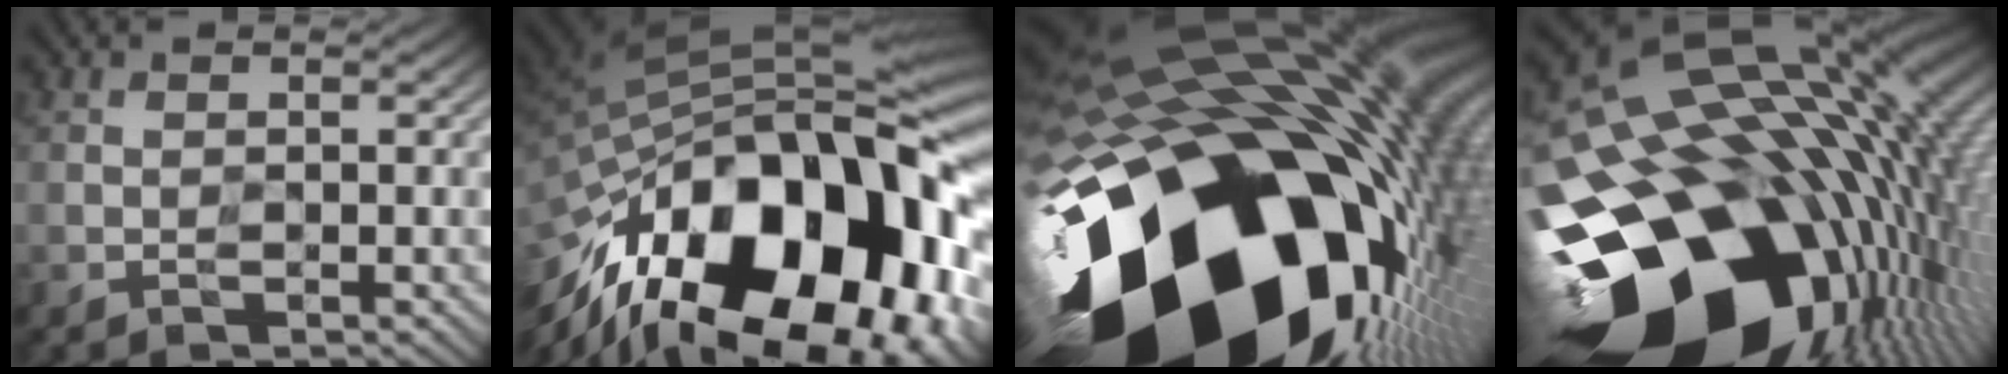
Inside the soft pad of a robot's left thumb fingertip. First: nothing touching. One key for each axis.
{"total": 21.1, "fx": -8.5, "fy": 11.7, "fz": 15.3, "tx": -0.288, "ty": -0.031, "tz": -0.121}
{"total": 22.2, "fx": -5.4, "fy": 13.2, "fz": 16.9, "tx": -0.321, "ty": -0.075, "tz": -0.068}
{"total": 21.8, "fx": -4.6, "fy": 14.7, "fz": 15.3, "tx": -0.315, "ty": -0.063, "tz": -0.052}